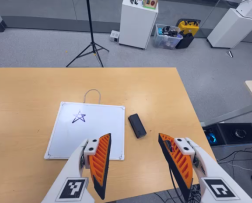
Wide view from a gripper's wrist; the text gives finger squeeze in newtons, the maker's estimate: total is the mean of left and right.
{"total": 0.0}